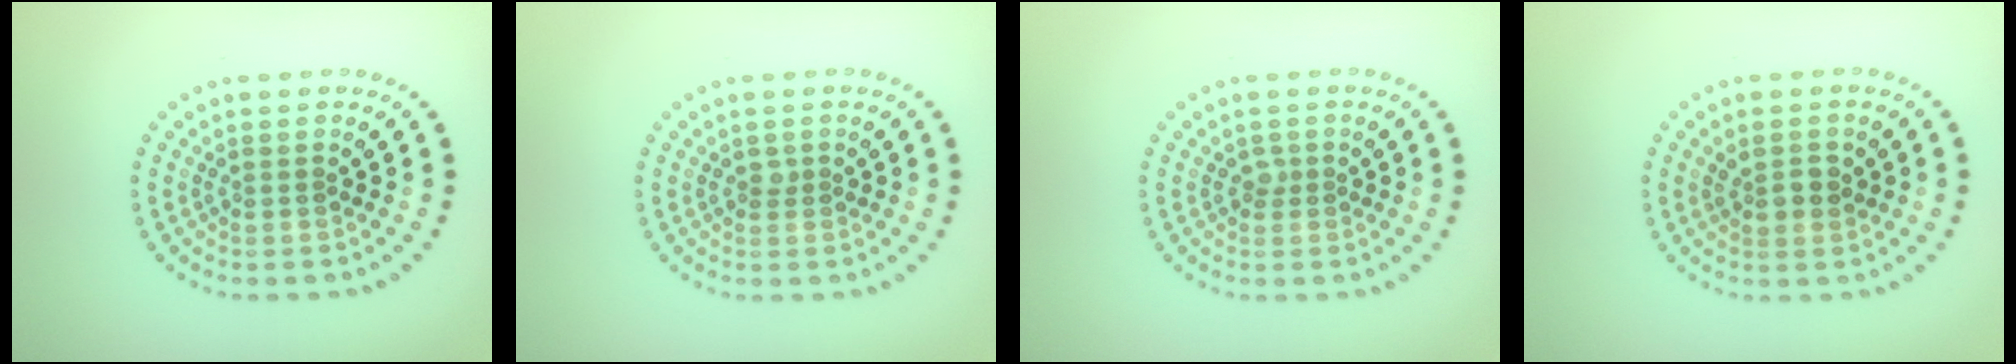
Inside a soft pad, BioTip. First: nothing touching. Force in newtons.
{"total": 0.7, "press": 0.6, "slide": 0.4}
{"total": 0.8, "press": 0.6, "slide": 0.6}
{"total": 2.0, "press": 1.9, "slide": 0.6}